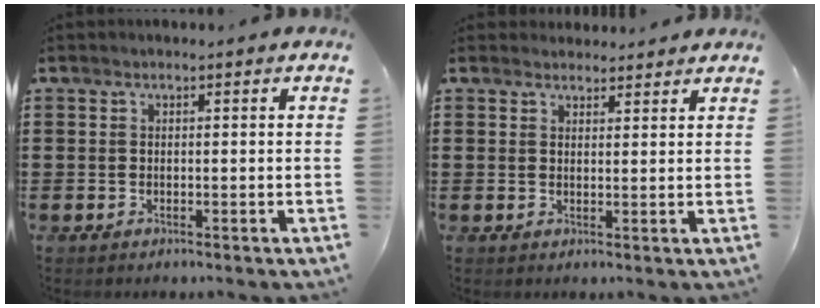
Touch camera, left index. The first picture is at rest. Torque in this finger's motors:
{"motor_torque": [0.31, 0.22, 0.04, -0.03]}